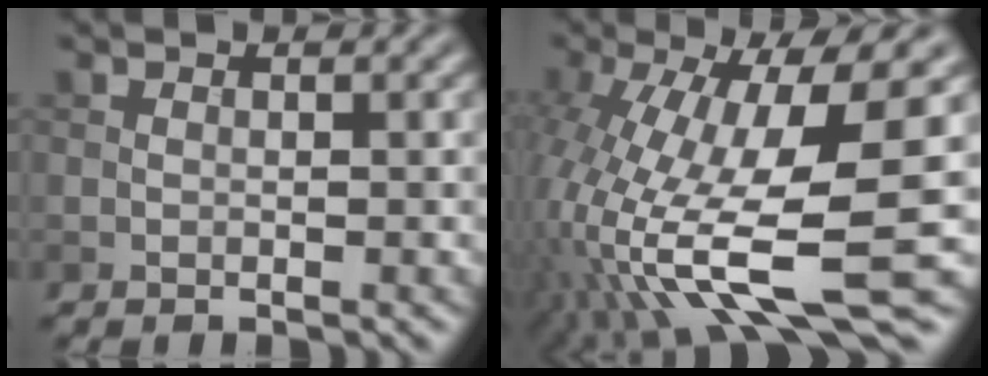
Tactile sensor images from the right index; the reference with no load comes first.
{"total": 14.7, "force": [-2.8, 4.2, 13.8], "torque": [-0.276, -0.018, -0.035]}